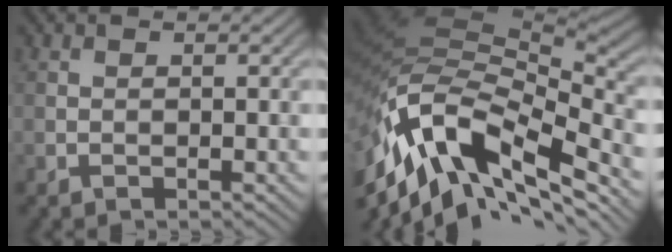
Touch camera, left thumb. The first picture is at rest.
{"total": 17.3, "force": [-8.0, 7.9, 13.2], "torque": [-0.293, -0.008, -0.147]}